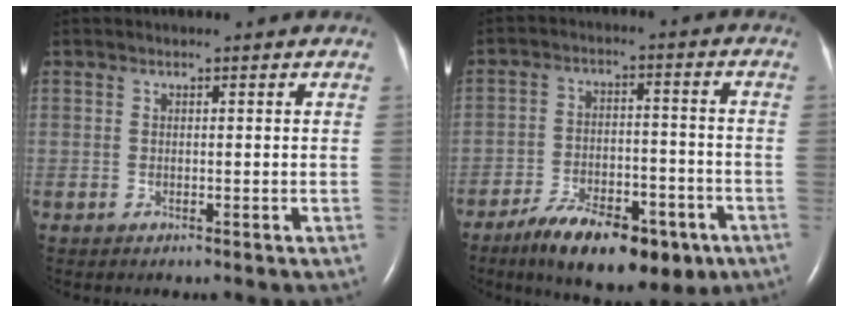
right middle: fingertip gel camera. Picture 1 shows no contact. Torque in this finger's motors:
{"motor_torque": [1.07, -1.06, 0.43, 0.13]}